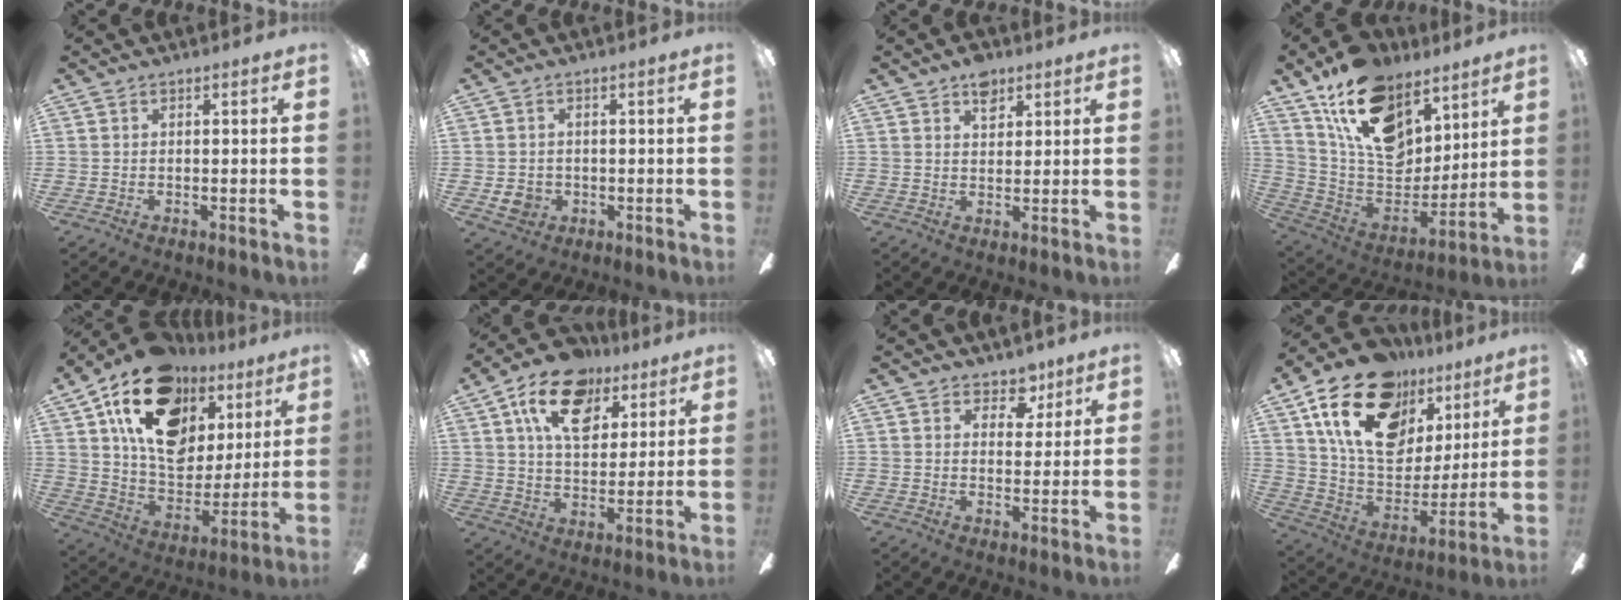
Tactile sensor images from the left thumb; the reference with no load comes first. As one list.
[{"total": 4.1, "force": [-0.4, 3.9, 1.4], "torque": [-0.035, 0.002, -0.007]}, {"total": 5.8, "force": [3.7, 3.5, 2.7], "torque": [-0.022, -0.013, 0.062]}, {"total": 20.5, "force": [12.1, 12.4, 11.0], "torque": [-0.194, -0.061, 0.226]}, {"total": 21.0, "force": [11.7, 13.4, 11.2], "torque": [-0.204, -0.057, 0.213]}, {"total": 16.9, "force": [9.0, 10.1, 10.2], "torque": [-0.163, -0.024, 0.159]}, {"total": 5.8, "force": [3.8, 3.7, 2.3], "torque": [-0.018, -0.021, 0.064]}, {"total": 24.5, "force": [14.2, 14.5, 13.7], "torque": [-0.251, -0.071, 0.259]}]